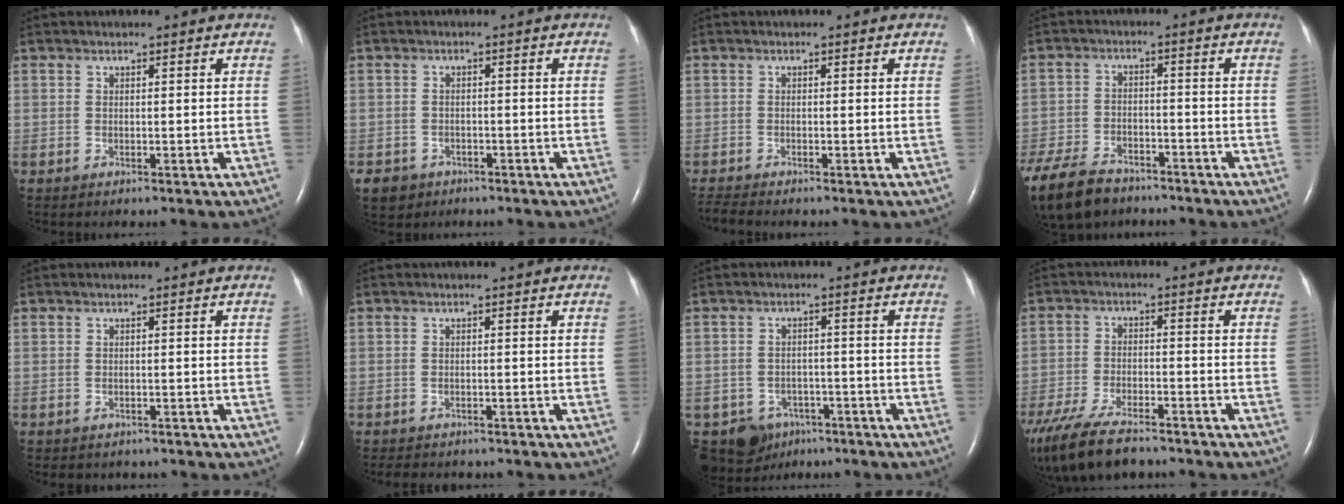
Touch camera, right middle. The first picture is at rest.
{"total": 3.8, "force": [-2.4, 2.9, 0.4], "torque": [-0.013, 0.006, -0.035]}
{"total": 1.8, "force": [-1.7, -0.5, 0.3], "torque": [-0.019, -0.011, -0.036]}
{"total": 14.5, "force": [-10.7, 7.2, 6.6], "torque": [-0.170, -0.022, -0.175]}
{"total": 2.7, "force": [-2.3, 1.3, 0.6], "torque": [-0.013, 0.000, -0.025]}
{"total": 5.7, "force": [-4.9, 2.1, 2.0], "torque": [-0.030, -0.003, -0.061]}
{"total": 7.0, "force": [-4.4, 5.4, 0.6], "torque": [-0.014, 0.012, -0.059]}
{"total": 15.4, "force": [-12.1, 4.5, 8.4], "torque": [-0.197, -0.032, -0.203]}